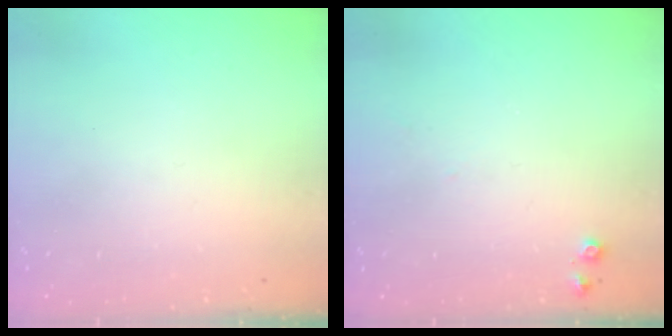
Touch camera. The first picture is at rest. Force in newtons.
{"total": 5.7, "press": 5.6, "slide": 0.9}